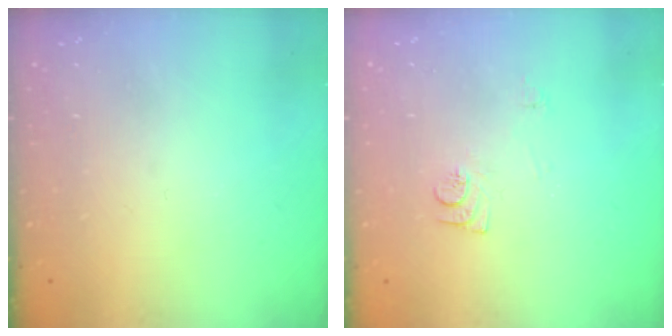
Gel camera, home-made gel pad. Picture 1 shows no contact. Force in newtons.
{"total": 7.7, "press": 7.7, "slide": 0.8}